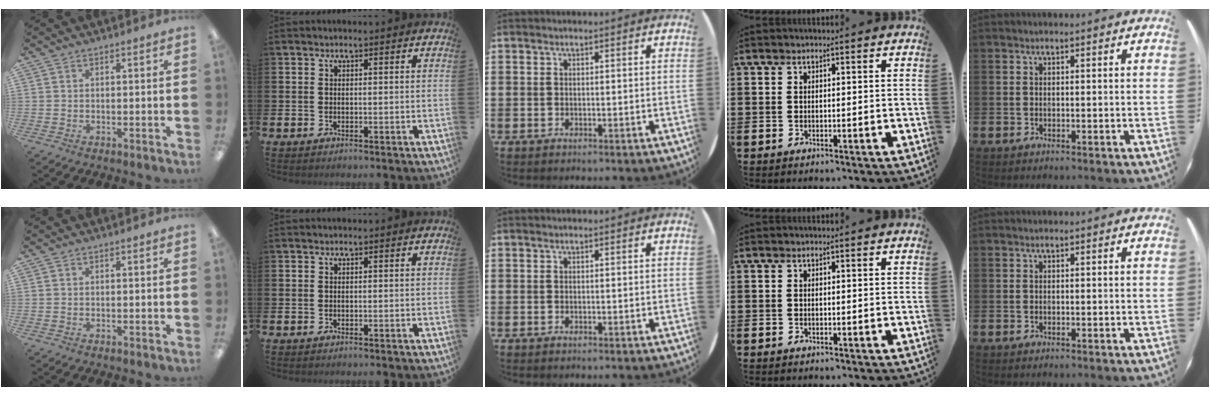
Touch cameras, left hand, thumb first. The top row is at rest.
{}